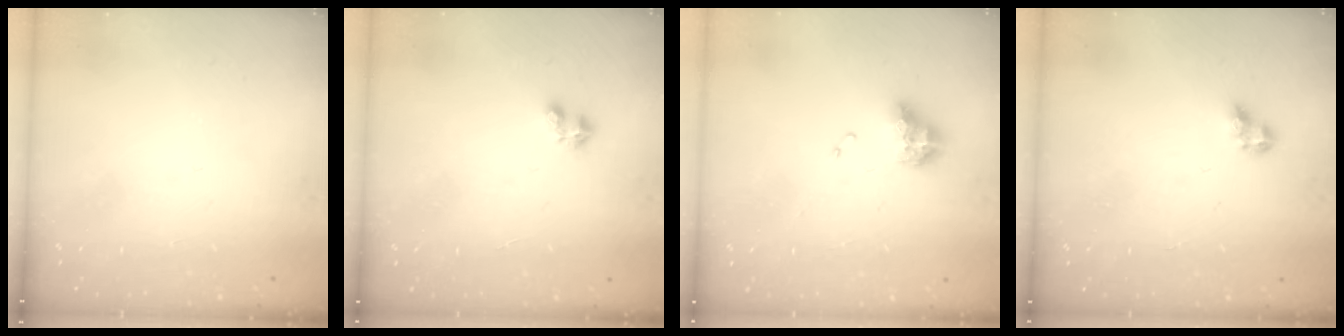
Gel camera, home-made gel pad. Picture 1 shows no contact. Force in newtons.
{"total": 2.4, "press": 2.3, "slide": 0.6}
{"total": 9.5, "press": 9.5, "slide": 1.0}
{"total": 5.5, "press": 5.5, "slide": 0.6}